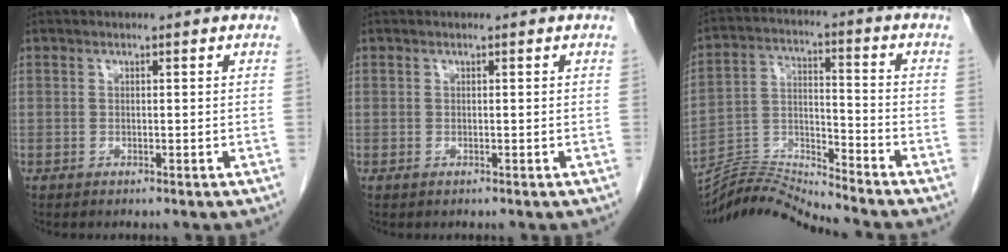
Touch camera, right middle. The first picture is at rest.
{"total": 0.0}
{"total": 10.8, "force": [-10.6, -2.1, 0.3], "torque": [-0.006, 0.034, -0.198]}